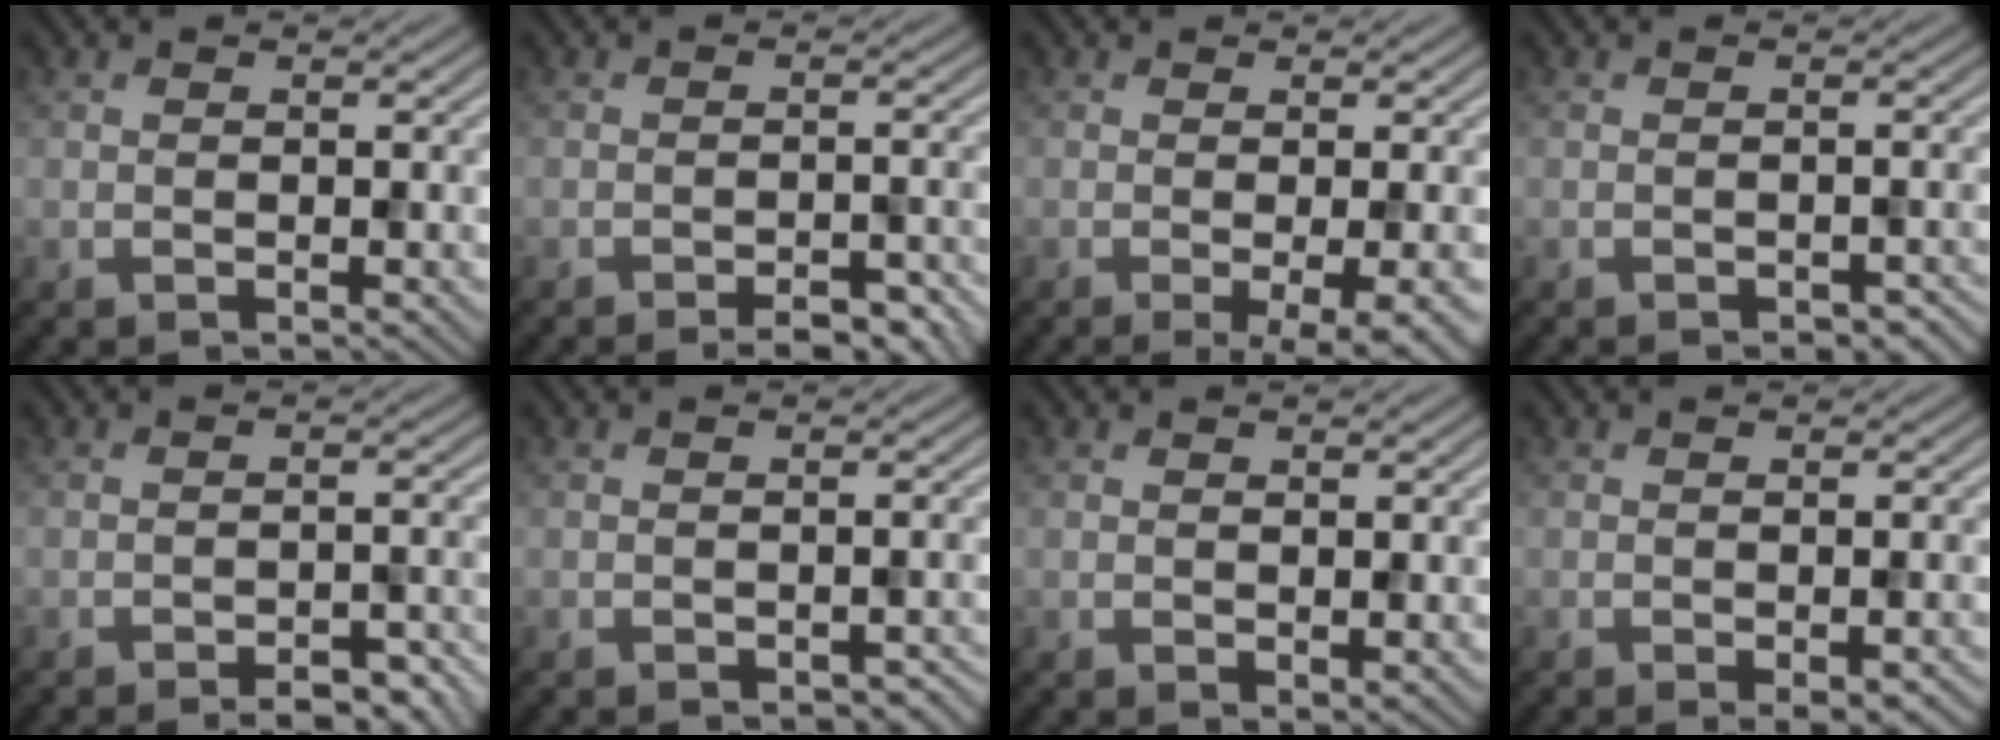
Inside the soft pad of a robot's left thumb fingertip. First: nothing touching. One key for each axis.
{"total": 4.0, "fx": -3.2, "fy": 0.8, "fz": 2.4, "tx": -0.040, "ty": 0.007, "tz": -0.040}
{"total": 5.1, "fx": -1.6, "fy": 0.9, "fz": 4.7, "tx": -0.073, "ty": -0.003, "tz": -0.022}
{"total": 2.2, "fx": -1.8, "fy": 0.6, "fz": 1.0, "tx": -0.012, "ty": -0.002, "tz": -0.019}
{"total": 4.0, "fx": -3.2, "fy": 1.0, "fz": 2.2, "tx": -0.036, "ty": 0.007, "tz": -0.040}
{"total": 1.7, "fx": -1.4, "fy": 0.6, "fz": 0.9, "tx": -0.012, "ty": -0.002, "tz": -0.013}
{"total": 0.6, "fx": 0.2, "fy": 0.4, "fz": 0.5, "tx": -0.007, "ty": -0.001, "tz": 0.008}
{"total": 2.4, "fx": -1.4, "fy": 0.5, "fz": 1.9, "tx": -0.030, "ty": -0.003, "tz": -0.016}